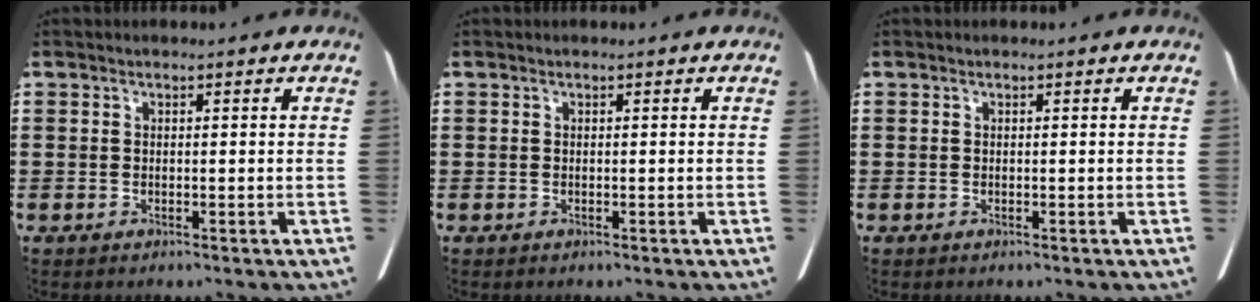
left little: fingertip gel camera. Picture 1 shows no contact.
{"total": 0.0}
{"total": 0.0}